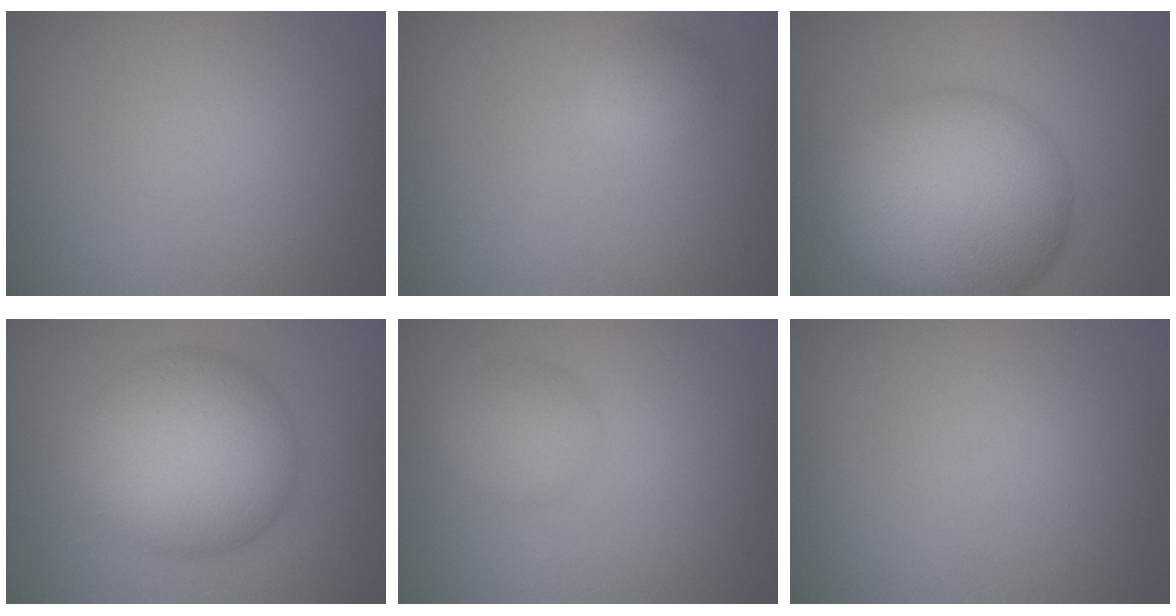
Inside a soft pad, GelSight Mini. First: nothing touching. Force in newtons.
{"total": 1.6, "press": 1.6, "slide": 0.1}
{"total": 14.3, "press": 14.3, "slide": 0.4}
{"total": 11.3, "press": 11.3, "slide": 0.4}
{"total": 2.9, "press": 2.9, "slide": 0.2}
{"total": 0.0}